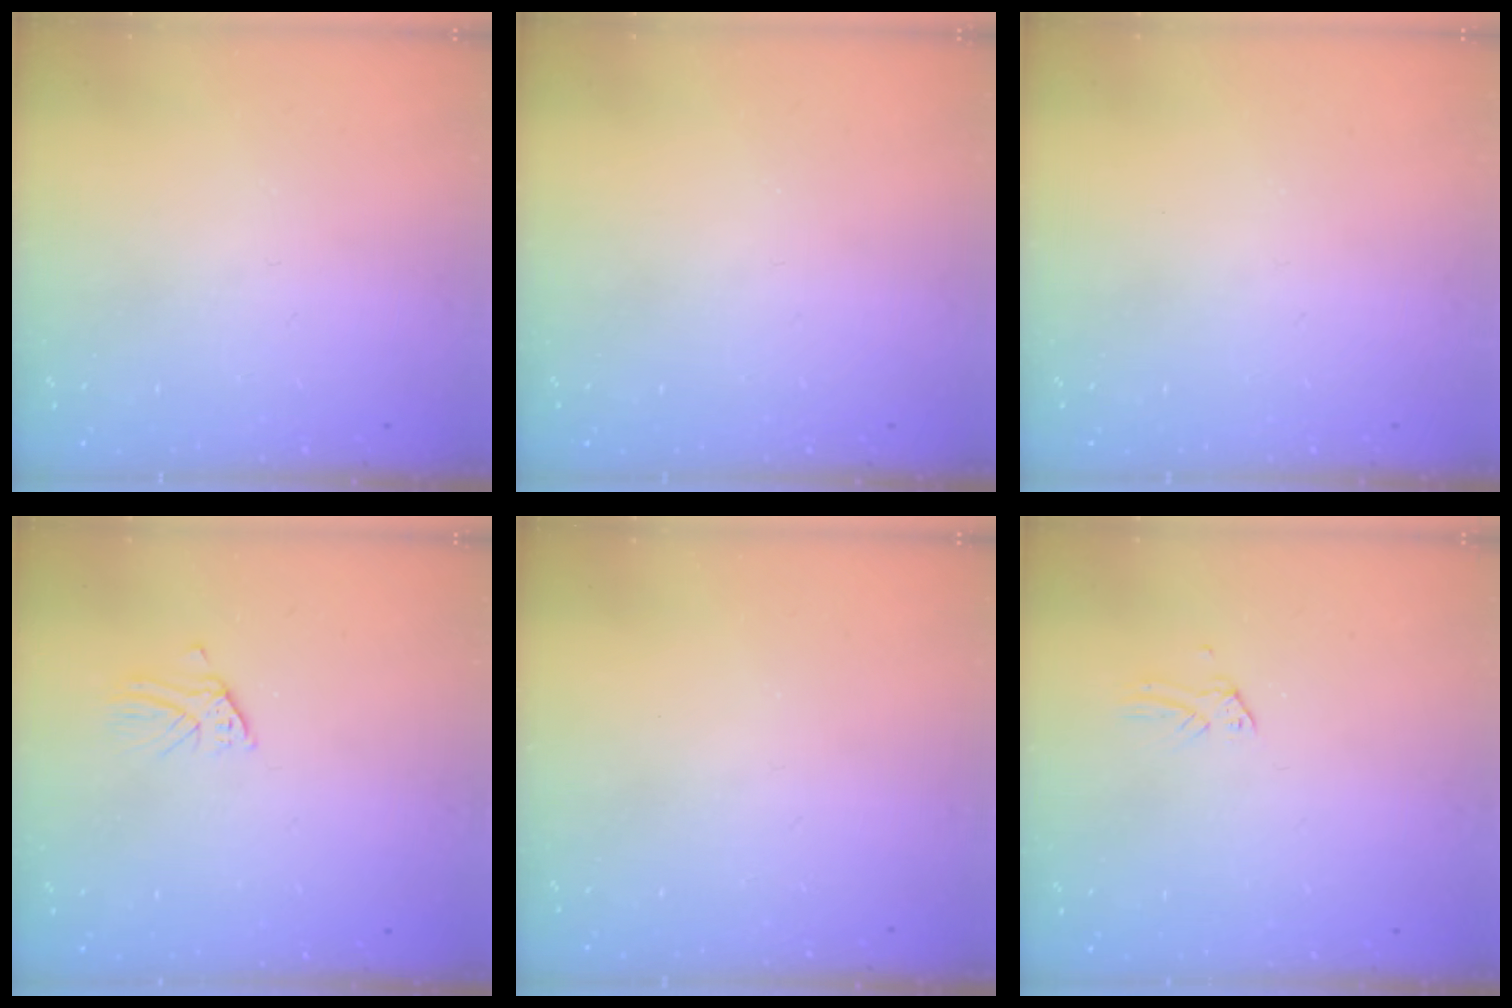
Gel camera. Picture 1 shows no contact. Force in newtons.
{"total": 0.0}
{"total": 0.0}
{"total": 1.6, "press": 1.6, "slide": 0.1}
{"total": 0.0}
{"total": 0.0}